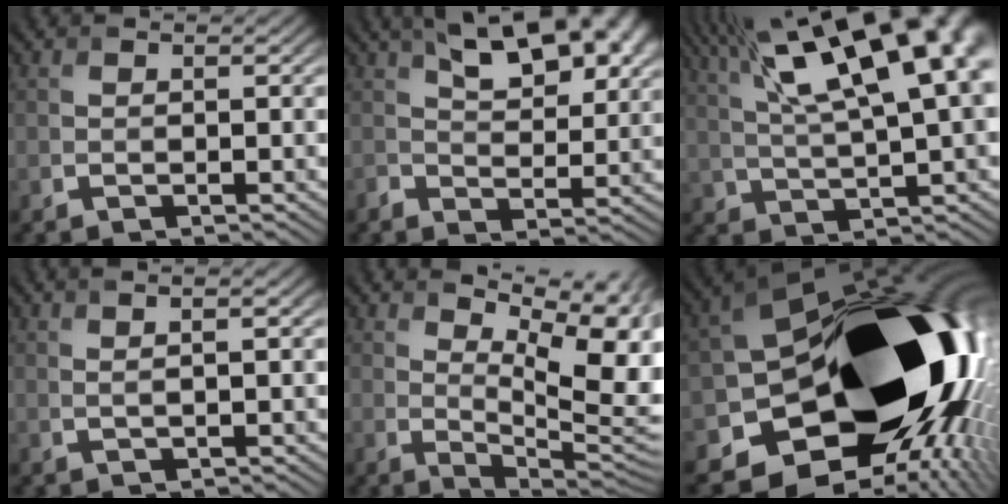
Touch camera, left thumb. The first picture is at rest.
{"total": 9.7, "force": [5.5, 4.5, 6.7], "torque": [-0.124, 0.010, 0.097]}
{"total": 20.6, "force": [9.3, 7.8, 16.6], "torque": [-0.272, 0.073, 0.150]}
{"total": 2.4, "force": [1.5, 0.5, 1.8], "torque": [-0.021, -0.001, 0.011]}
{"total": 13.4, "force": [5.3, 4.8, 11.3], "torque": [-0.170, 0.017, 0.087]}
{"total": 22.1, "force": [-4.9, 14.4, 16.0], "torque": [-0.261, -0.061, -0.066]}